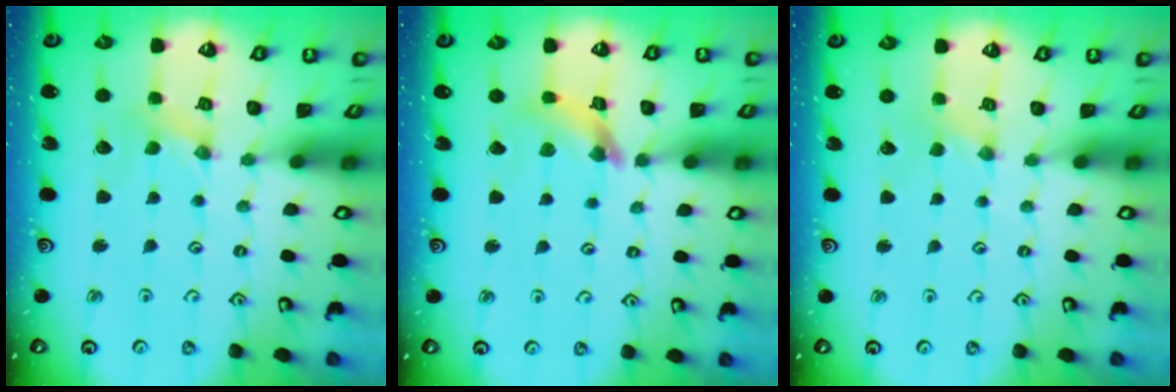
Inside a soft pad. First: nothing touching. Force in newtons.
{"total": 7.2, "press": 7.2, "slide": 0.7}
{"total": 0.0}